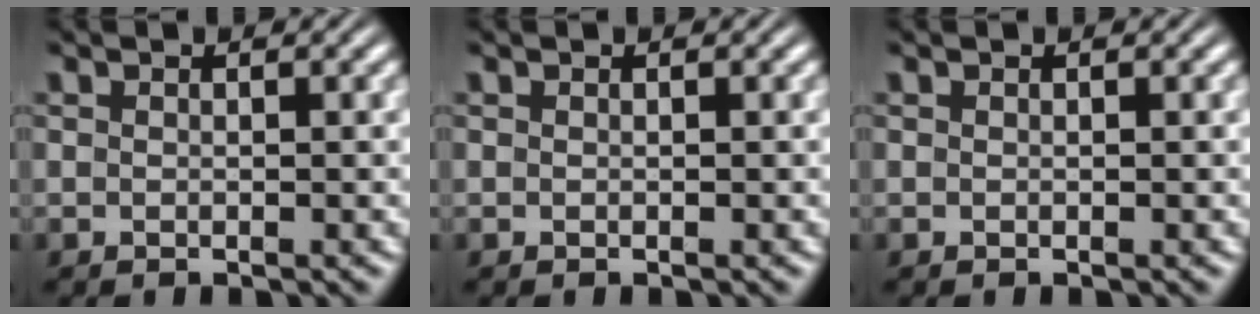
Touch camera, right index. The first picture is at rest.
{"total": 0.0}
{"total": 0.0}